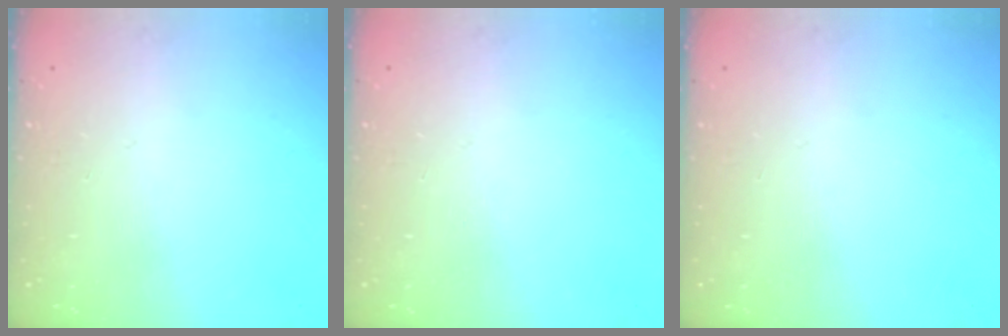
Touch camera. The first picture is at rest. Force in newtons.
{"total": 0.0}
{"total": 0.0}